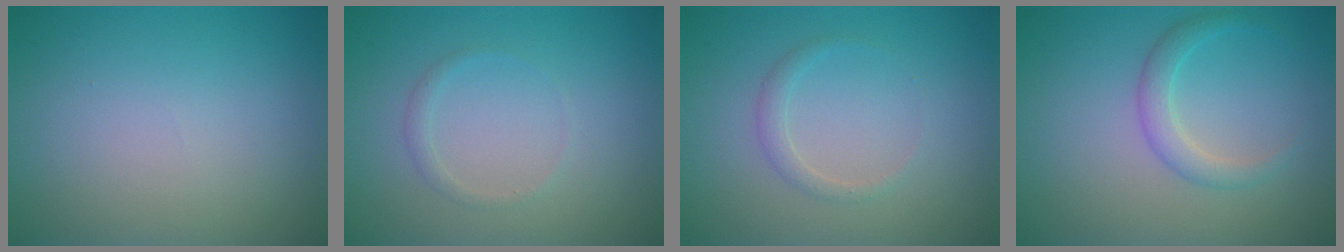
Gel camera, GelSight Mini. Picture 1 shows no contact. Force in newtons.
{"total": 0.8, "press": 0.8, "slide": 0.1}
{"total": 1.1, "press": 1.1, "slide": 0.1}
{"total": 2.0, "press": 2.0, "slide": 0.1}